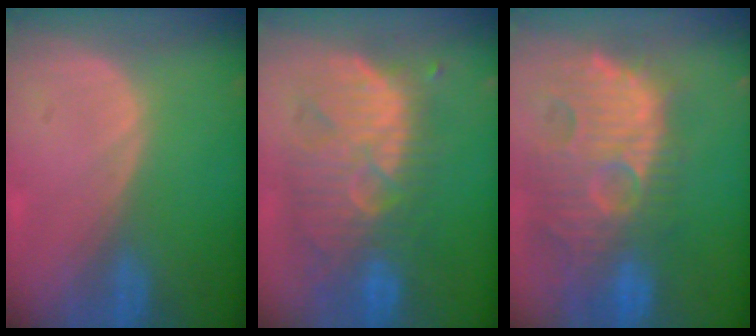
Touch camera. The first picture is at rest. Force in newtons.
{"total": 11.0, "press": 10.5, "slide": 3.0}
{"total": 14.3, "press": 12.5, "slide": 6.9}